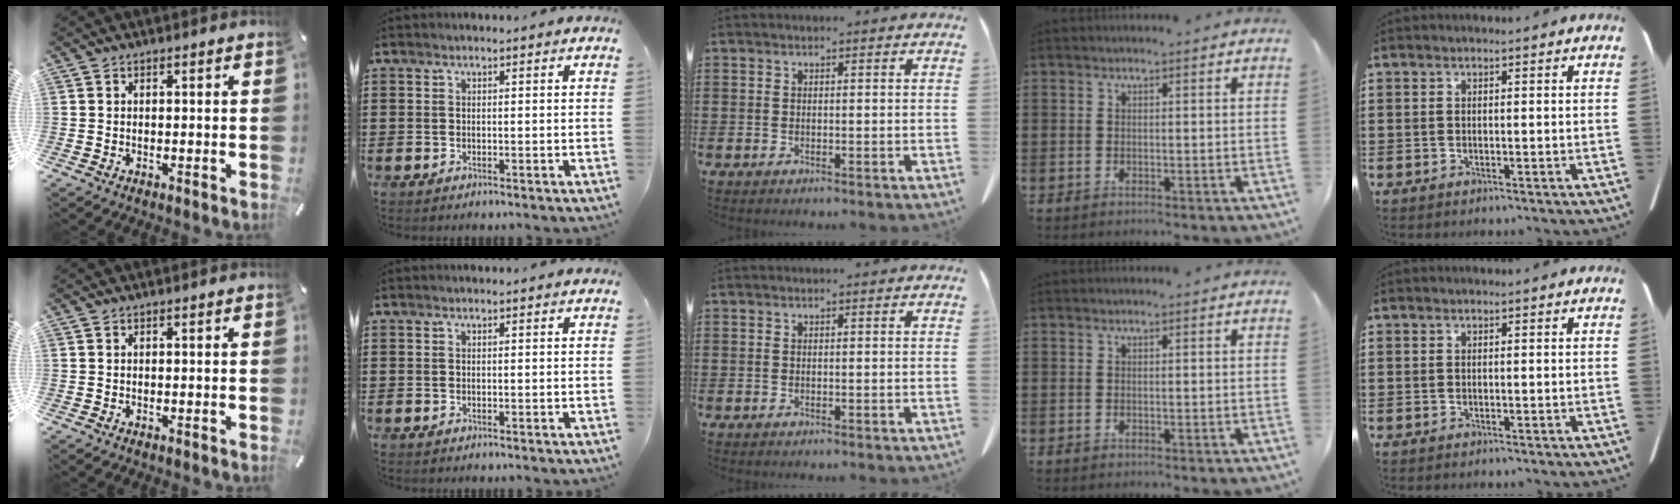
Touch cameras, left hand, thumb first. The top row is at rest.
{}